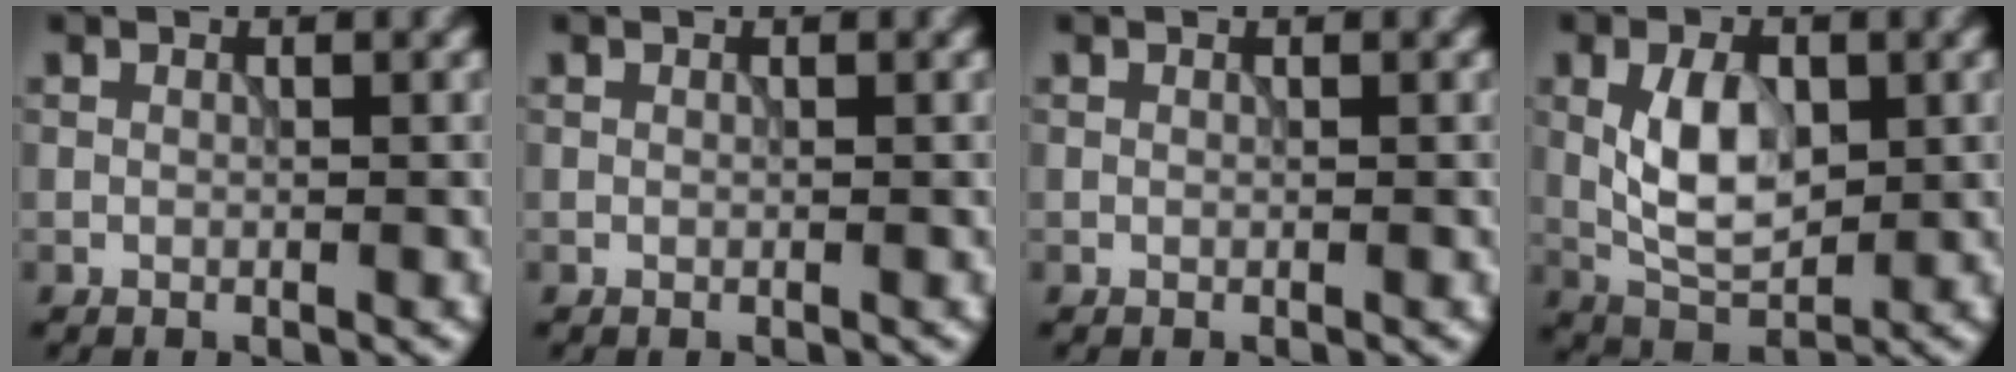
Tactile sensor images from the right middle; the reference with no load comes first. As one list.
[{"total": 0.0}, {"total": 0.0}, {"total": 5.4, "force": [0.2, 3.0, 4.4], "torque": [-0.090, 0.001, 0.006]}]